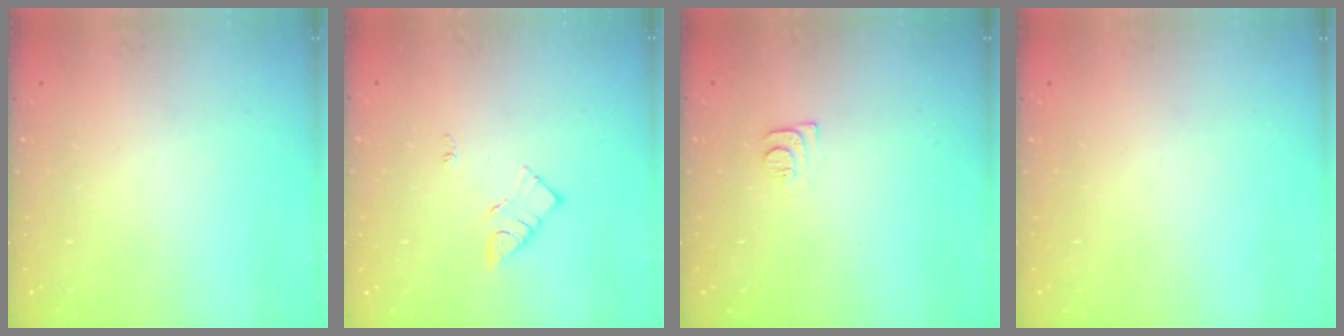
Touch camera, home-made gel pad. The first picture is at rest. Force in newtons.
{"total": 7.4, "press": 7.4, "slide": 0.2}
{"total": 6.7, "press": 6.7, "slide": 0.6}
{"total": 0.0}